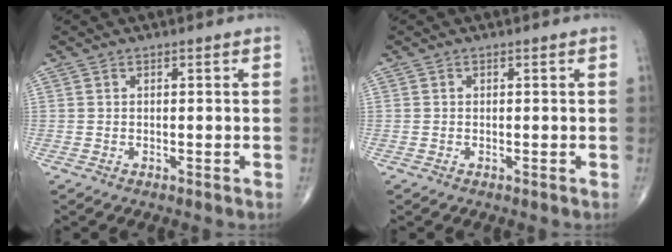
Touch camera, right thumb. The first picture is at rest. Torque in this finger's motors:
{"motor_torque": [0.09, -0.16, -0.01, -0.03, -0.01]}